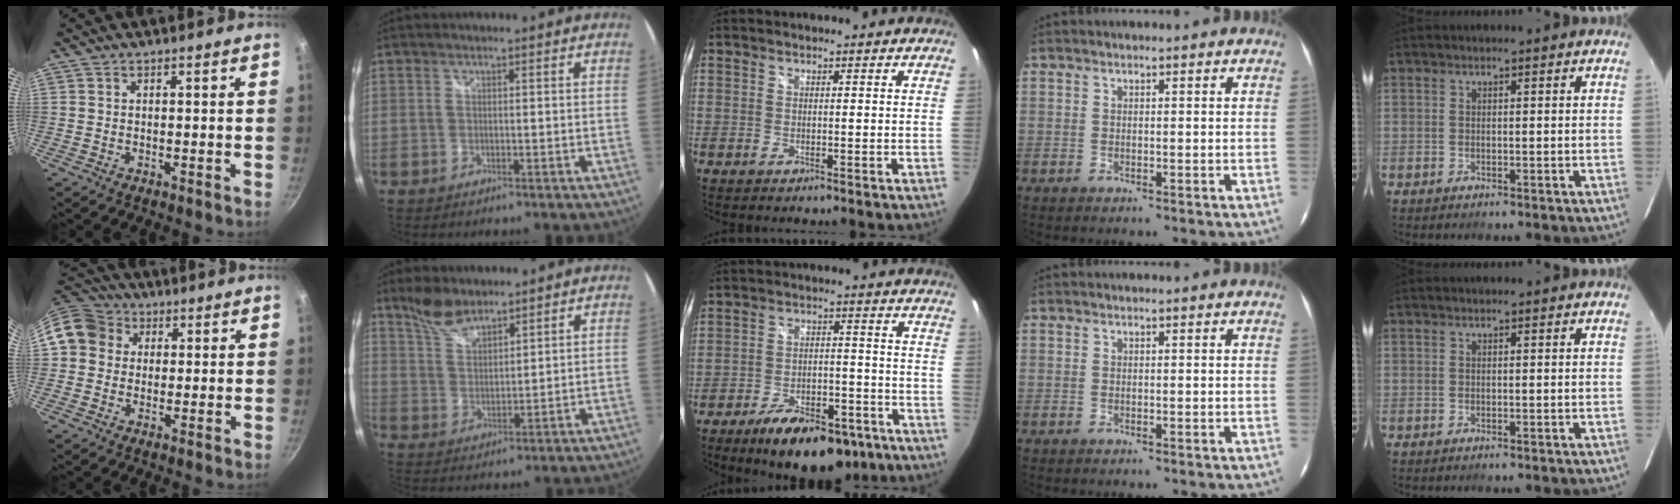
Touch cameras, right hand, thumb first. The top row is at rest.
{"thumb": {"total": 9.4, "force": [1.8, 8.3, 4.1], "torque": [-0.050, 0.021, 0.015]}, "index": {"total": 6.9, "force": [5.7, 2.5, 3.1], "torque": [-0.057, 0.007, 0.114]}, "middle": {"total": 17.3, "force": [-11.9, 8.0, 9.6], "torque": [-0.163, 0.002, -0.157]}}